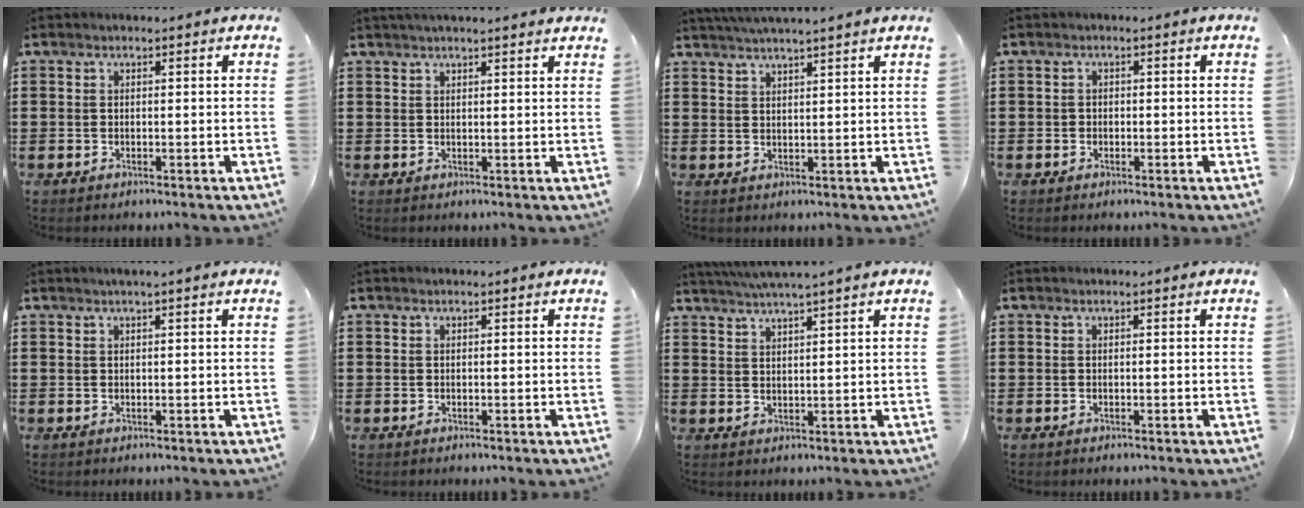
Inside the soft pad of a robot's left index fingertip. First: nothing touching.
{"total": 1.8, "force": [1.6, -0.2, 0.6], "torque": [-0.015, 0.002, 0.031]}
{"total": 2.8, "force": [2.5, -1.0, 0.3], "torque": [-0.012, -0.006, 0.047]}
{"total": 0.8, "force": [-0.2, 0.7, 0.2], "torque": [-0.006, 0.003, -0.006]}
{"total": 0.8, "force": [0.4, -0.1, 0.7], "torque": [-0.012, -0.001, 0.008]}
{"total": 0.0}
{"total": 2.7, "force": [2.4, -1.1, 0.6], "torque": [-0.018, -0.010, 0.043]}
{"total": 0.0}